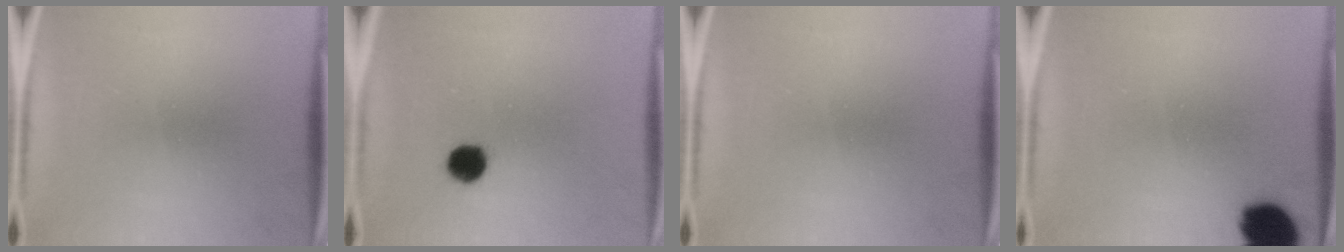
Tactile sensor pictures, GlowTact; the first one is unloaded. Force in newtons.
{"total": 5.3}
{"total": 0.0}
{"total": 10.8}